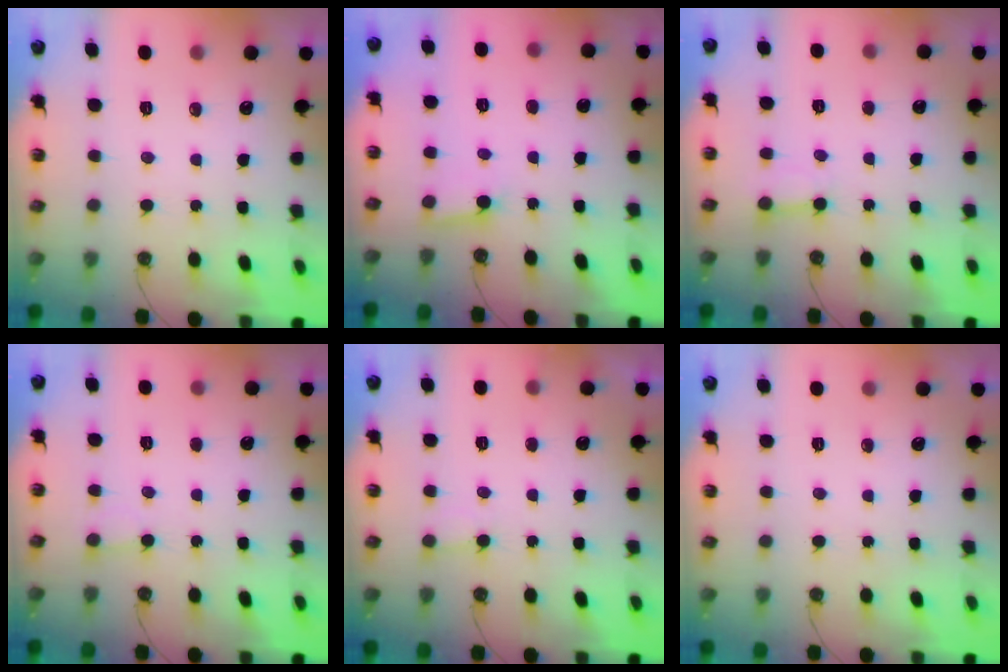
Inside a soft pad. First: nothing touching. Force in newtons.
{"total": 2.9, "press": 2.9, "slide": 0.2}
{"total": 3.0, "press": 3.0, "slide": 0.4}
{"total": 2.3, "press": 2.3, "slide": 0.2}
{"total": 5.2, "press": 5.2, "slide": 0.6}
{"total": 0.0}